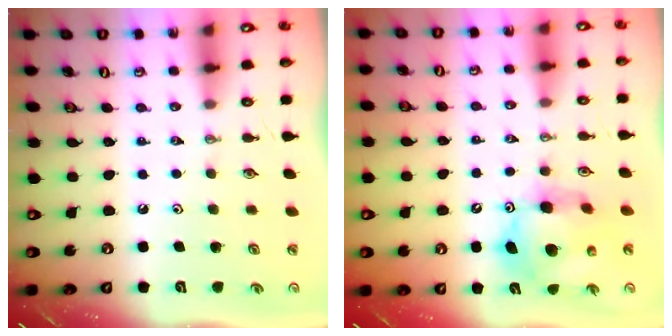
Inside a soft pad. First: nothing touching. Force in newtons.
{"total": 12.9, "press": 12.9, "slide": 1.0}